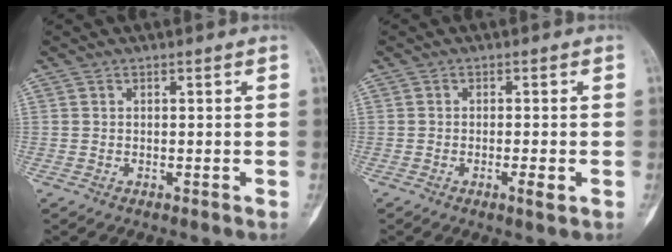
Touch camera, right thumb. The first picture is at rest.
{"total": 2.4, "force": [-0.9, 0.4, 2.2], "torque": [-0.038, -0.004, -0.015]}